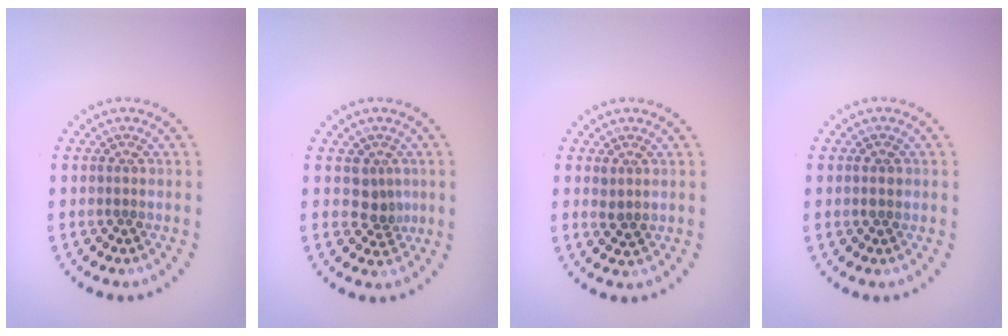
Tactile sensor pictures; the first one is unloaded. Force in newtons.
{"total": 2.2, "press": 1.7, "slide": 1.4}
{"total": 1.0, "press": 0.9, "slide": 0.5}
{"total": 0.9, "press": 0.9, "slide": 0.1}